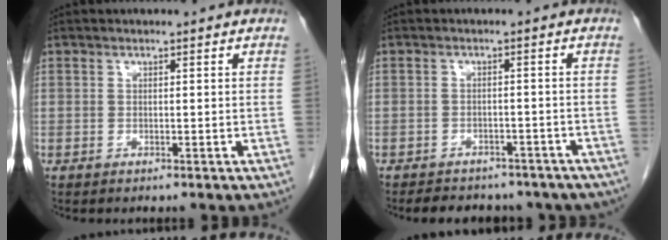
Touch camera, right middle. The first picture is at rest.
{"total": 13.0, "force": [-10.7, 5.9, 4.3], "torque": [-0.069, 0.005, -0.114]}